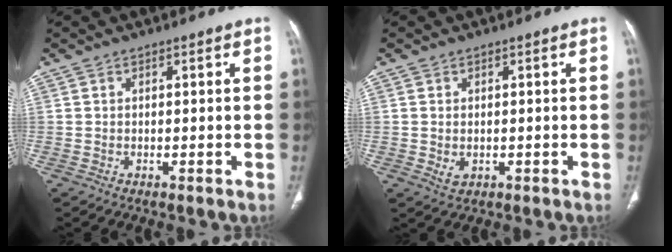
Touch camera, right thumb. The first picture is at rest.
{"total": 2.2, "force": [-0.3, 1.6, 1.5], "torque": [-0.024, -0.006, 0.001]}